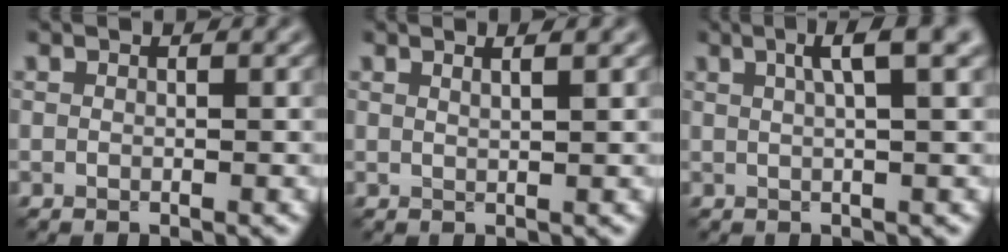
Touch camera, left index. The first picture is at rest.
{"total": 1.7, "force": [1.0, 0.6, 1.2], "torque": [-0.008, 0.005, 0.001]}
{"total": 4.3, "force": [1.8, 0.8, 3.9], "torque": [-0.049, 0.012, 0.024]}